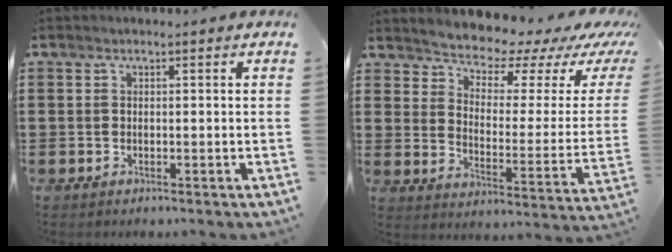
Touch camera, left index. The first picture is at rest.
{"total": 5.6, "force": [5.5, 1.1, 0.7], "torque": [-0.040, -0.057, 0.088]}